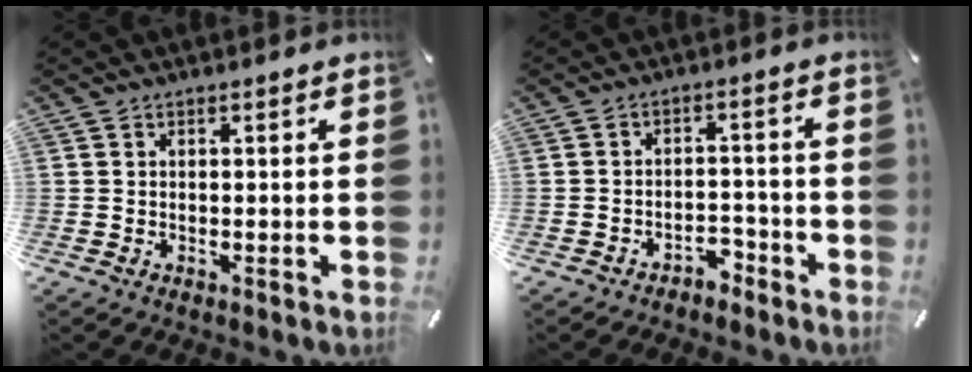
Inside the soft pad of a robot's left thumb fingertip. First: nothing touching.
{"total": 4.3, "force": [-3.4, 2.2, 1.5], "torque": [-0.022, 0.021, -0.065]}